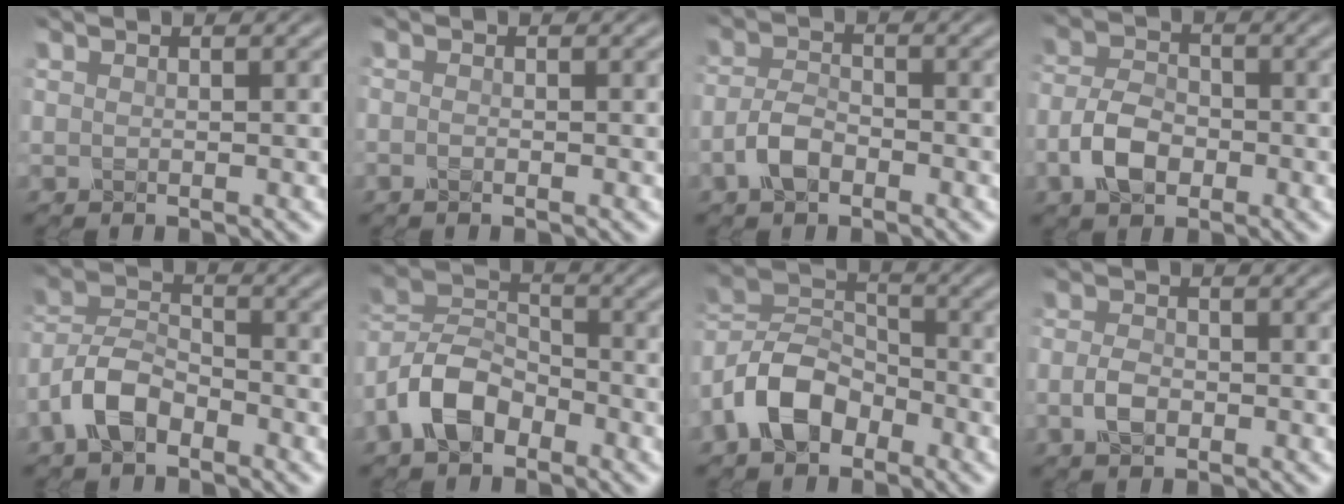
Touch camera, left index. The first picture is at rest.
{"total": 0.8, "force": [-0.8, 0.1, 0.1], "torque": [0.000, -0.005, -0.018]}
{"total": 3.0, "force": [-2.0, 1.6, 1.7], "torque": [-0.034, 0.002, -0.048]}
{"total": 4.1, "force": [-2.0, 2.6, 2.5], "torque": [-0.052, 0.000, -0.048]}
{"total": 4.8, "force": [-3.3, 2.4, 2.6], "torque": [-0.049, 0.006, -0.078]}
{"total": 5.9, "force": [-3.8, 3.4, 3.0], "torque": [-0.059, 0.005, -0.088]}
{"total": 6.7, "force": [-4.1, 4.1, 3.4], "torque": [-0.061, 0.004, -0.094]}
{"total": 2.3, "force": [-1.2, 1.3, 1.4], "torque": [-0.029, -0.003, -0.031]}